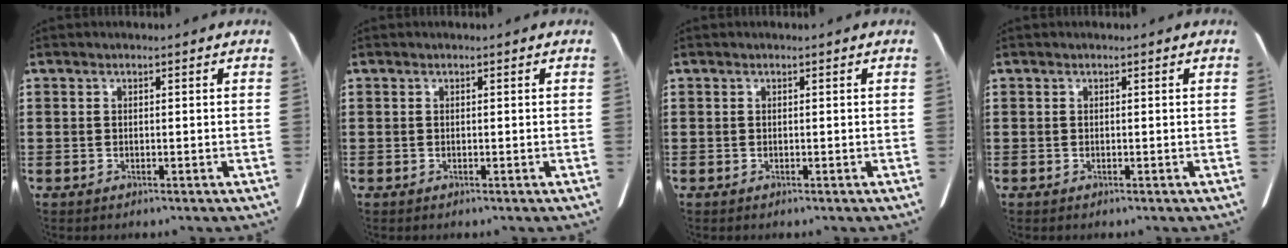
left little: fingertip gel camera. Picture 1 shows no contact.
{"total": 0.0}
{"total": 0.0}
{"total": 0.0}